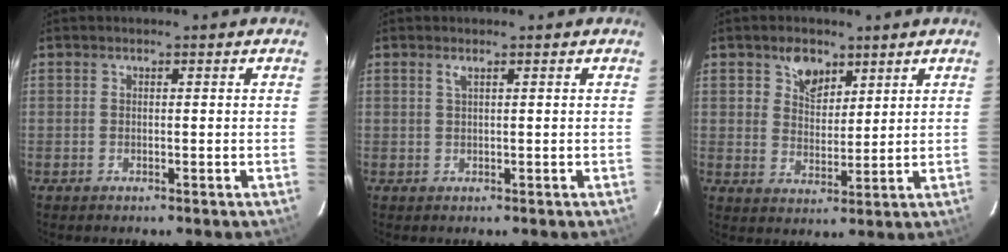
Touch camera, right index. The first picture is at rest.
{"total": 0.8, "force": [0.4, -0.1, 0.7], "torque": [-0.013, 0.002, 0.008]}
{"total": 6.1, "force": [3.8, 4.1, 2.3], "torque": [-0.028, 0.002, 0.072]}